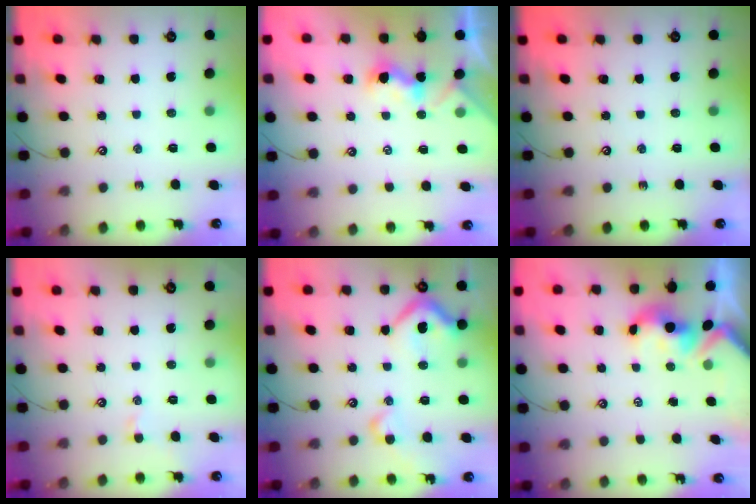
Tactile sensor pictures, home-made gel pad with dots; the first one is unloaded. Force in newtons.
{"total": 1.0, "press": 1.0, "slide": 0.4}
{"total": 0.0}
{"total": 0.0}
{"total": 12.6, "press": 12.5, "slide": 1.6}
{"total": 2.0, "press": 1.9, "slide": 0.7}